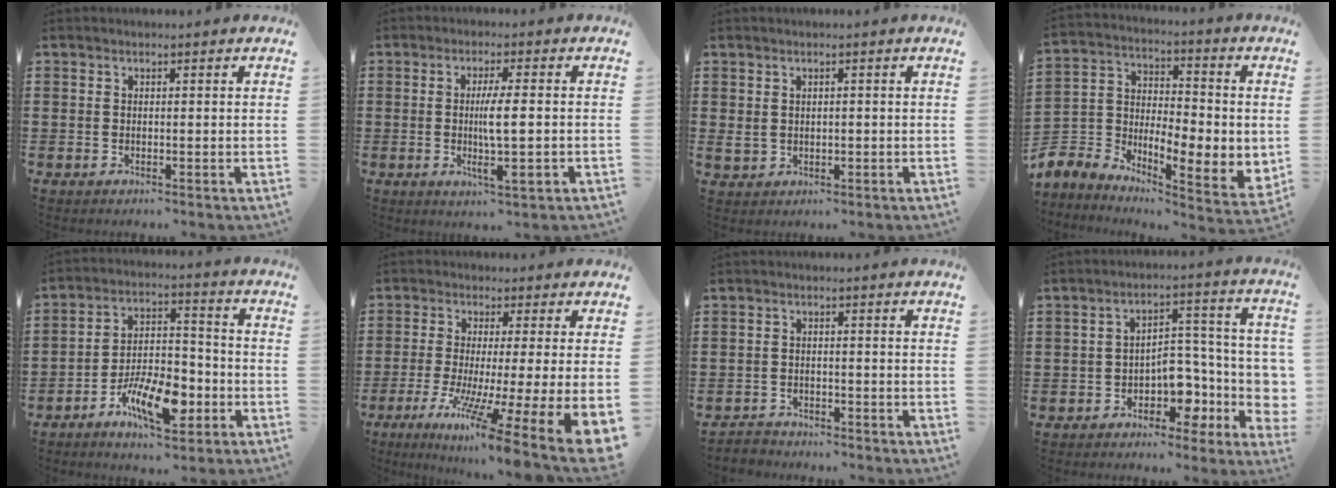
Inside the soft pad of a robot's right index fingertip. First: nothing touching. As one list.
[{"total": 6.1, "force": [-0.6, 0.7, 6.0], "torque": [-0.111, -0.006, -0.016]}, {"total": 1.5, "force": [0.6, 1.2, 0.7], "torque": [-0.019, 0.005, 0.012]}, {"total": 5.0, "force": [-1.0, 3.7, 3.2], "torque": [-0.072, -0.030, -0.014]}, {"total": 10.7, "force": [-5.3, 4.7, 8.0], "torque": [-0.153, 0.011, -0.093]}, {"total": 7.7, "force": [-3.1, -0.4, 7.1], "torque": [-0.121, -0.049, -0.064]}, {"total": 2.1, "force": [-2.0, 0.5, -0.2], "torque": [-0.003, 0.003, -0.047]}, {"total": 7.2, "force": [-2.5, 5.2, 4.2], "torque": [-0.056, 0.000, -0.044]}]